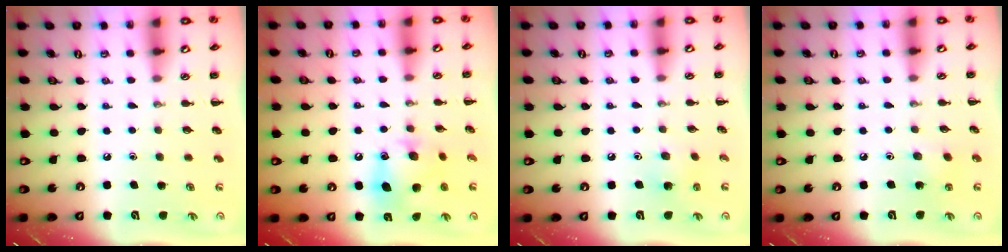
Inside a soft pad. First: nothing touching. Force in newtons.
{"total": 11.4, "press": 11.3, "slide": 1.7}
{"total": 5.6, "press": 5.4, "slide": 1.4}
{"total": 3.7, "press": 3.5, "slide": 1.2}